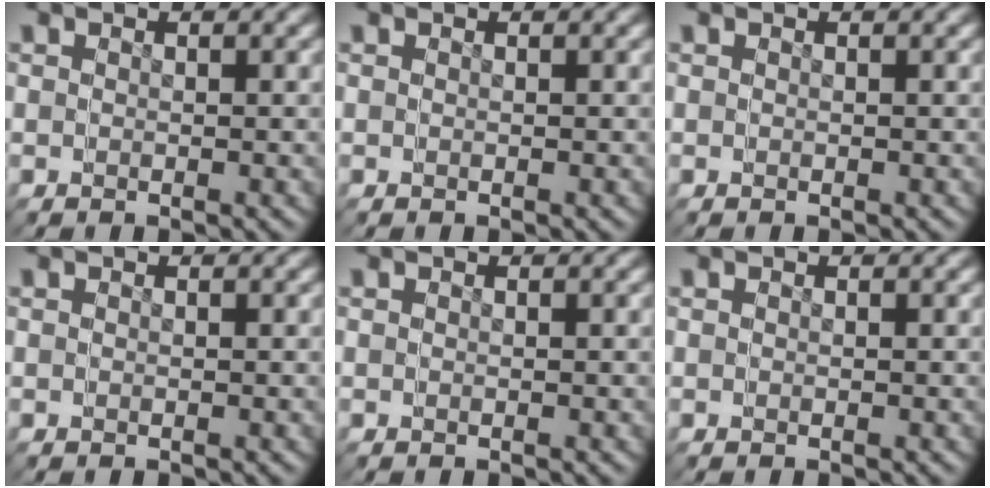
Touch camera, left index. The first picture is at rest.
{"total": 0.0}
{"total": 0.0}
{"total": 0.0}
{"total": 0.0}
{"total": 0.0}